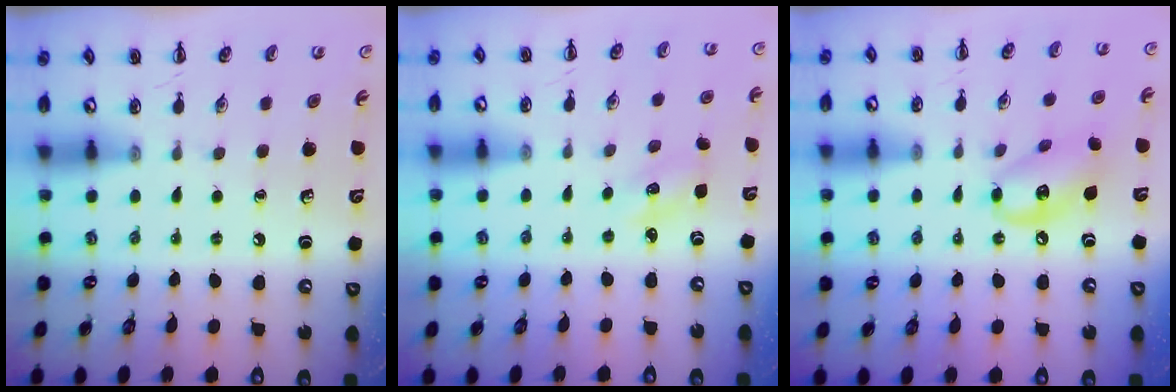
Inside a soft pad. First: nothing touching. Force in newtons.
{"total": 1.6, "press": 1.5, "slide": 0.5}
{"total": 12.2, "press": 12.0, "slide": 2.5}